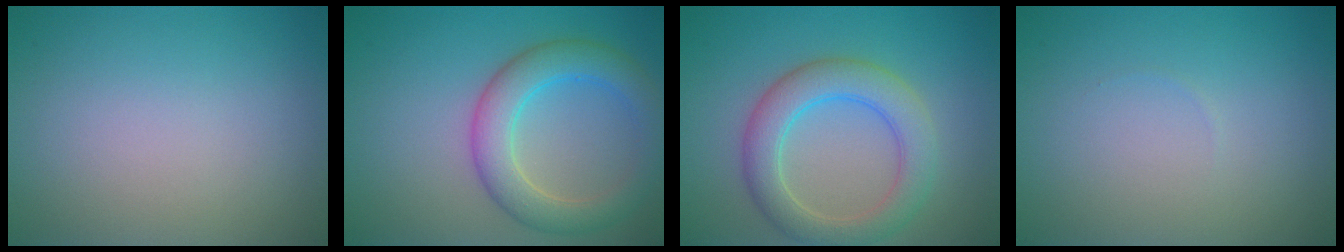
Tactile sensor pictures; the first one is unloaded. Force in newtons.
{"total": 5.2, "press": 5.2, "slide": 0.1}
{"total": 5.2, "press": 5.2, "slide": 0.3}
{"total": 0.0}